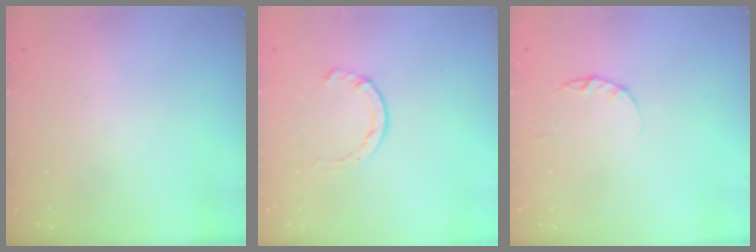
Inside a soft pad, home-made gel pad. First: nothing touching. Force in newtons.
{"total": 2.3, "press": 2.3, "slide": 0.5}
{"total": 2.2, "press": 2.2, "slide": 0.4}